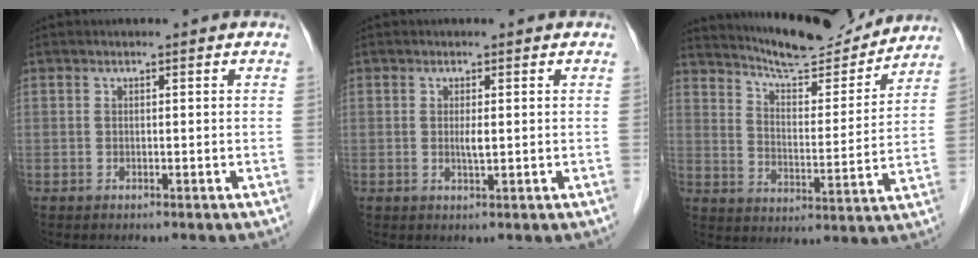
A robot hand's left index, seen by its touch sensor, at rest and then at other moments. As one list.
[{"total": 1.3, "force": [-0.3, 0.1, 1.3], "torque": [-0.028, -0.008, -0.005]}, {"total": 15.0, "force": [14.2, 1.8, 4.6], "torque": [-0.077, -0.014, 0.209]}]